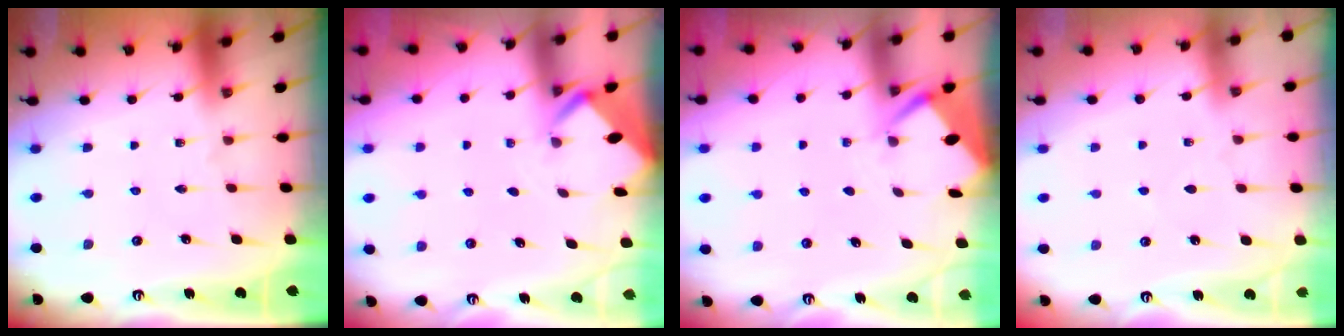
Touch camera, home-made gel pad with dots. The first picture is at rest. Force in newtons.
{"total": 2.4, "press": 2.4, "slide": 0.2}
{"total": 2.6, "press": 2.6, "slide": 0.4}
{"total": 4.5, "press": 4.4, "slide": 0.7}